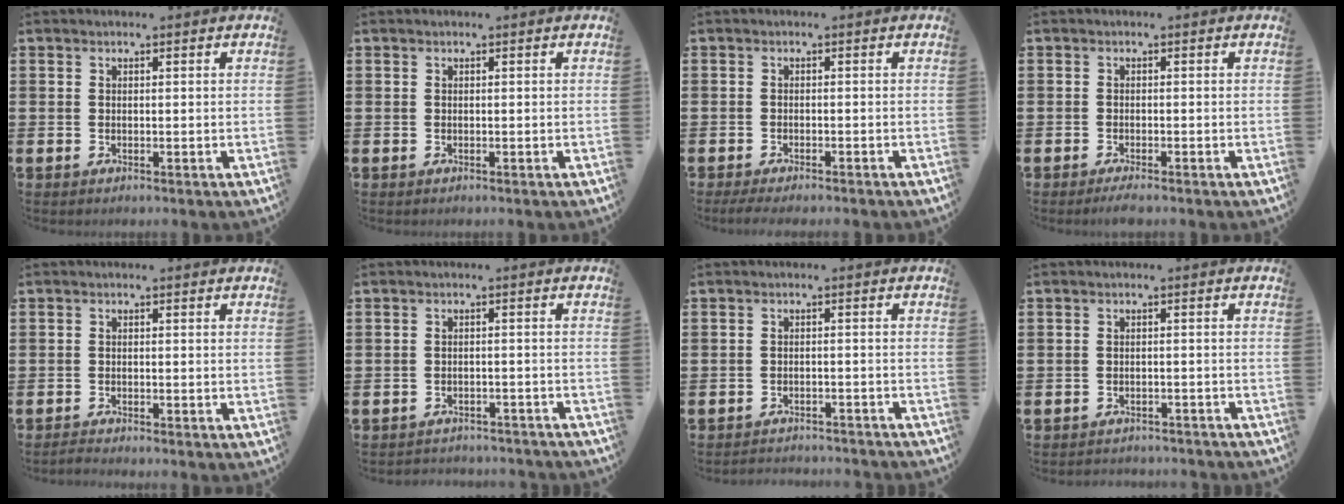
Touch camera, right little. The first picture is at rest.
{"total": 0.0}
{"total": 1.3, "force": [-1.0, 0.1, 0.8], "torque": [-0.011, -0.001, -0.019]}
{"total": 1.1, "force": [-0.8, 0.1, 0.8], "torque": [-0.014, -0.002, -0.015]}
{"total": 0.9, "force": [-0.8, 0.0, 0.3], "torque": [-0.006, -0.001, -0.017]}
{"total": 1.8, "force": [-1.8, 0.0, -0.2], "torque": [-0.002, 0.004, -0.041]}
{"total": 1.9, "force": [-1.9, -0.1, -0.2], "torque": [-0.002, 0.004, -0.043]}
{"total": 1.4, "force": [-1.4, 0.0, -0.1], "torque": [-0.003, 0.003, -0.030]}